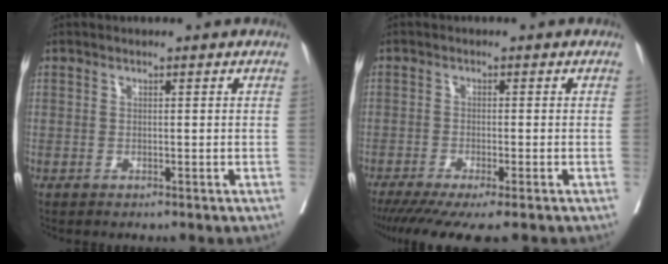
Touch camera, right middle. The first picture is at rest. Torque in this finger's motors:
{"motor_torque": [1.08, -1.05, 0.28, 0.09]}